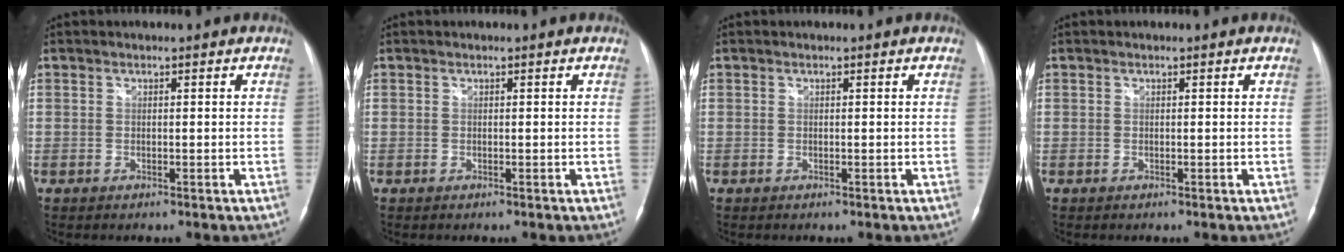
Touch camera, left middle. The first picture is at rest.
{"total": 0.0}
{"total": 0.0}
{"total": 0.0}